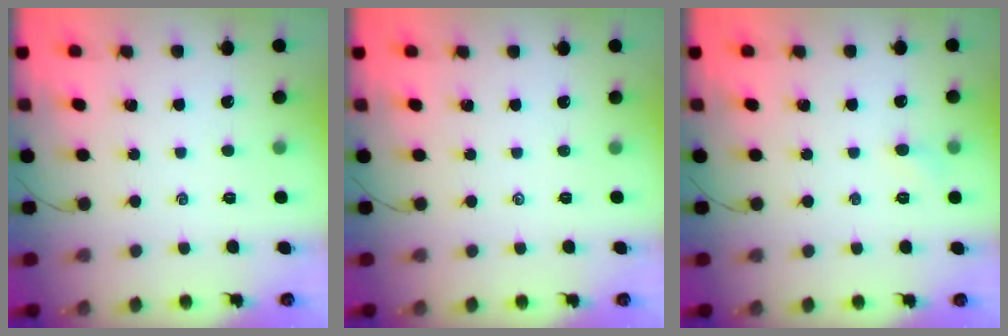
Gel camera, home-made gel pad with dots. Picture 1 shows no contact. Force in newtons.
{"total": 0.0}
{"total": 3.0, "press": 2.8, "slide": 1.0}